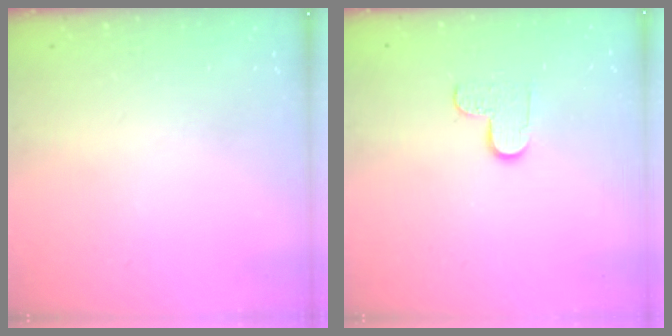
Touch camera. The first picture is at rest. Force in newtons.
{"total": 5.5, "press": 5.5, "slide": 0.5}